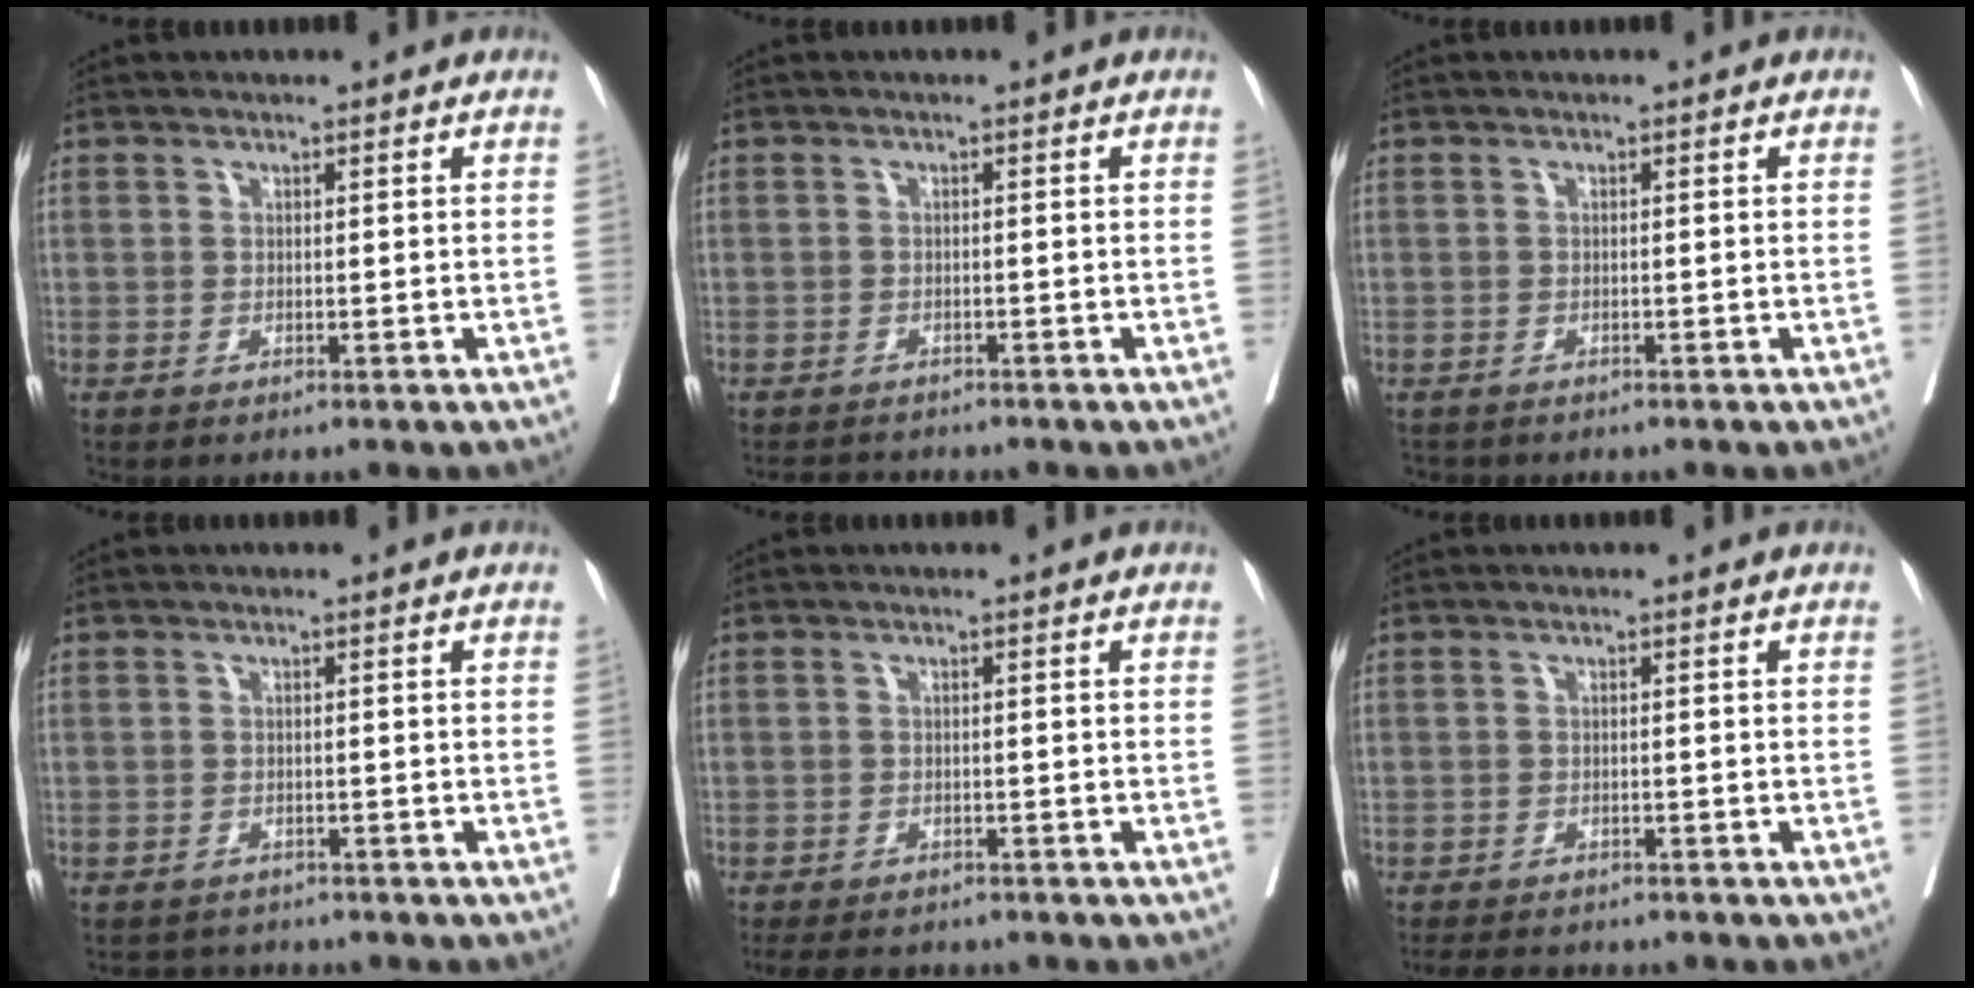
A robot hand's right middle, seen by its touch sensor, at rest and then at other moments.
{"total": 3.3, "force": [-3.1, 1.0, 0.4], "torque": [-0.003, -0.007, -0.049]}
{"total": 1.6, "force": [-1.4, 0.7, 0.1], "torque": [-0.007, -0.003, -0.023]}
{"total": 2.7, "force": [-2.4, 1.1, -0.4], "torque": [0.006, -0.002, -0.040]}
{"total": 7.0, "force": [-6.0, 2.6, 2.5], "torque": [-0.034, -0.006, -0.083]}
{"total": 5.4, "force": [-4.7, 1.8, 1.8], "torque": [-0.023, -0.005, -0.068]}